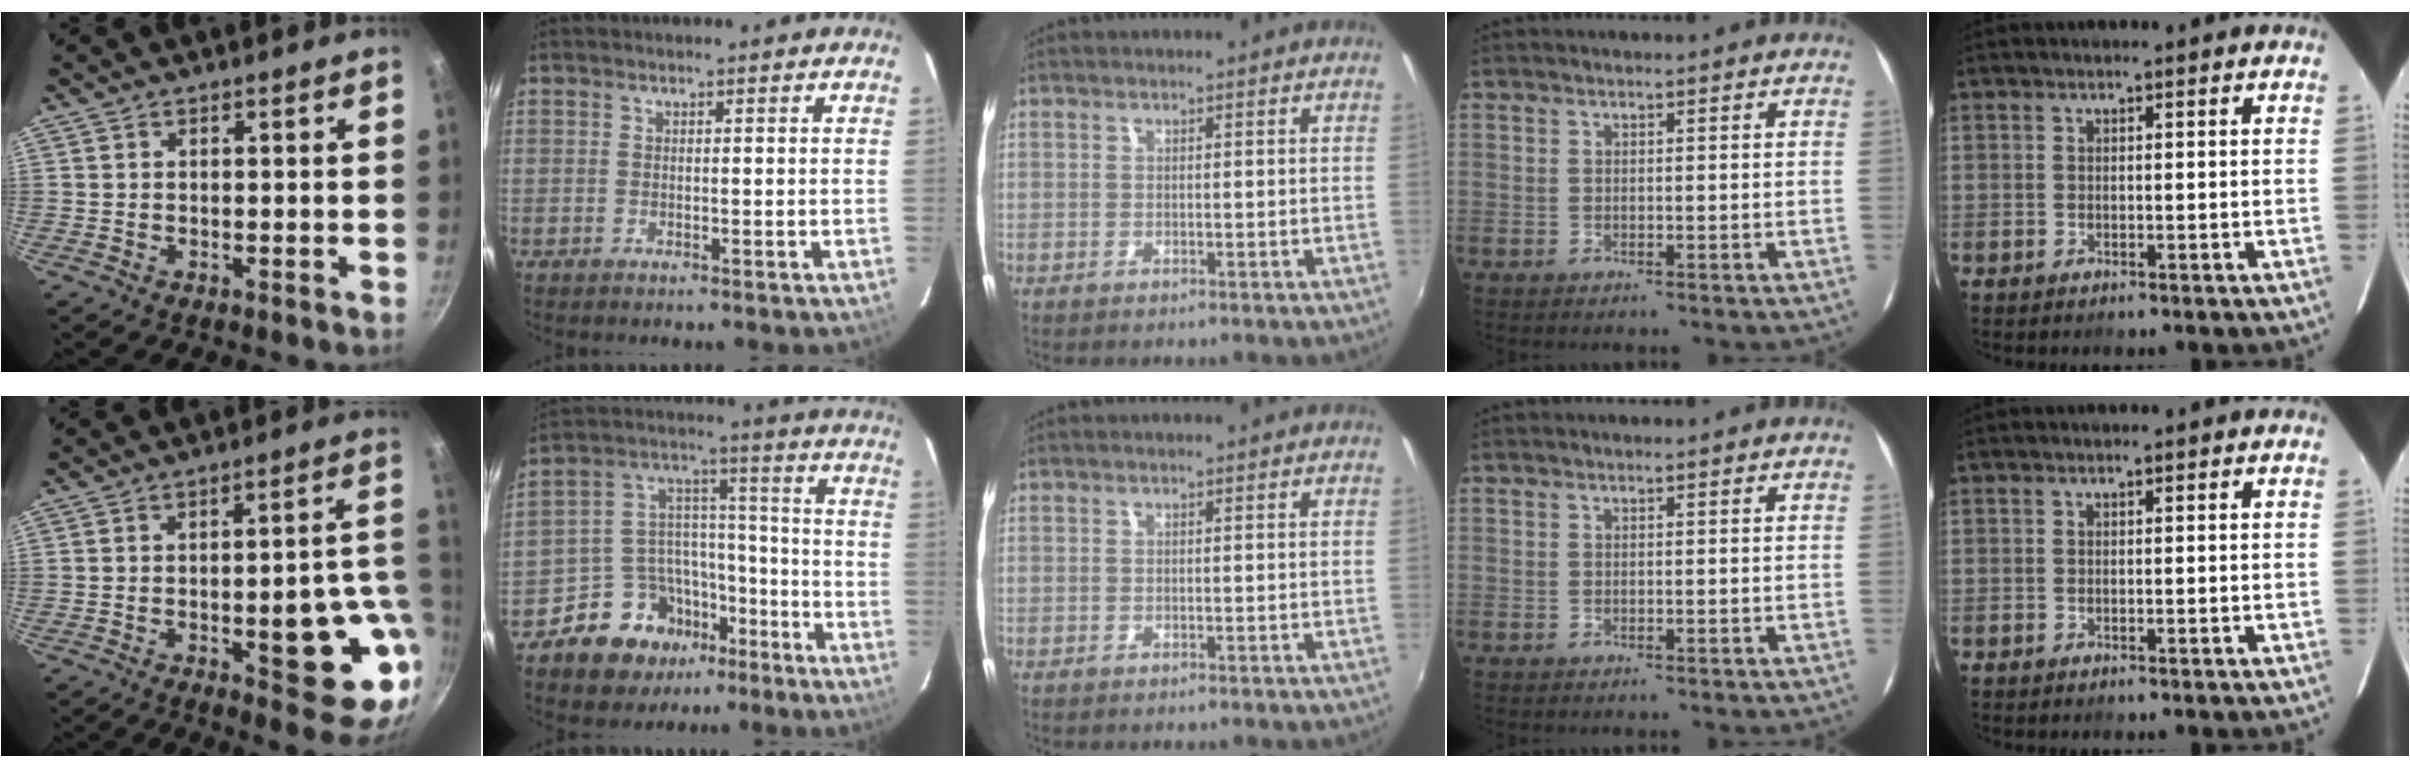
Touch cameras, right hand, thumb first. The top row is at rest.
{"thumb": {"total": 17.1, "force": [-4.2, 6.2, 15.4], "torque": [-0.141, 0.027, -0.053]}, "index": {"total": 13.5, "force": [-9.3, 9.2, 3.3], "torque": [-0.077, 0.065, -0.145]}}